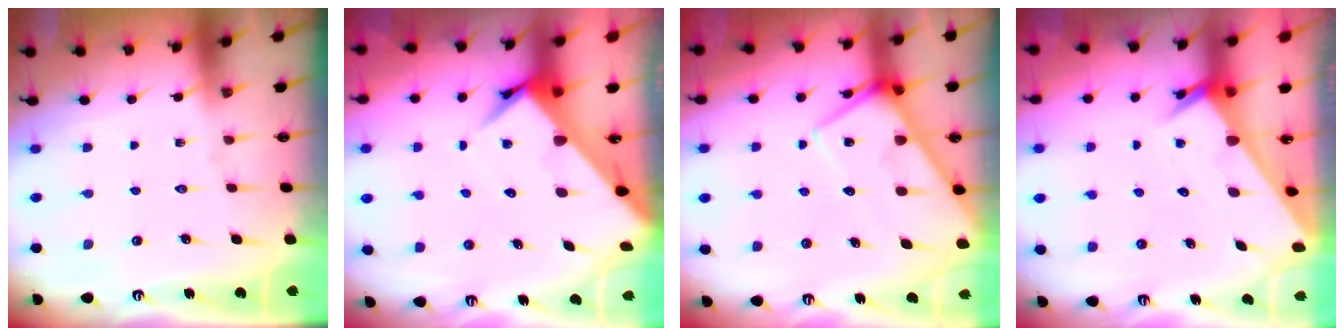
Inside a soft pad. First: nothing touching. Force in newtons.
{"total": 6.0, "press": 6.0, "slide": 0.5}
{"total": 9.2, "press": 9.2, "slide": 0.7}
{"total": 2.4, "press": 2.4, "slide": 0.0}